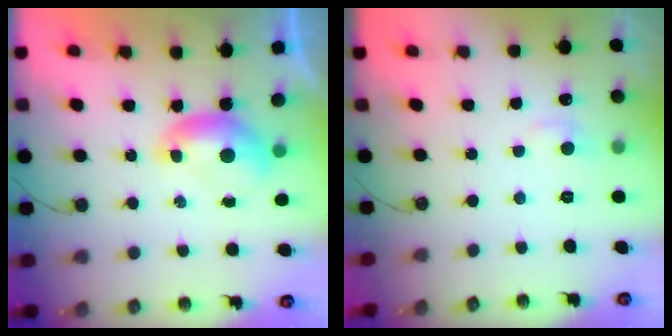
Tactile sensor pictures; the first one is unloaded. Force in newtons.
{"total": 0.9, "press": 0.5, "slide": 0.8}